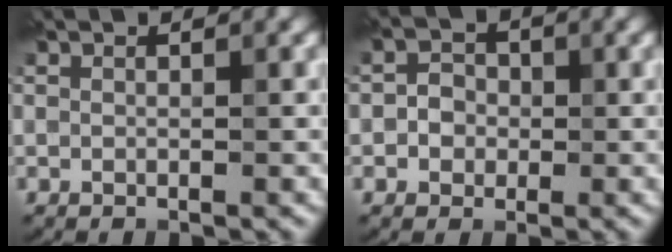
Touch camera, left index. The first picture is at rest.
{"total": 1.8, "force": [-0.3, 1.7, 0.7], "torque": [-0.008, 0.008, -0.011]}